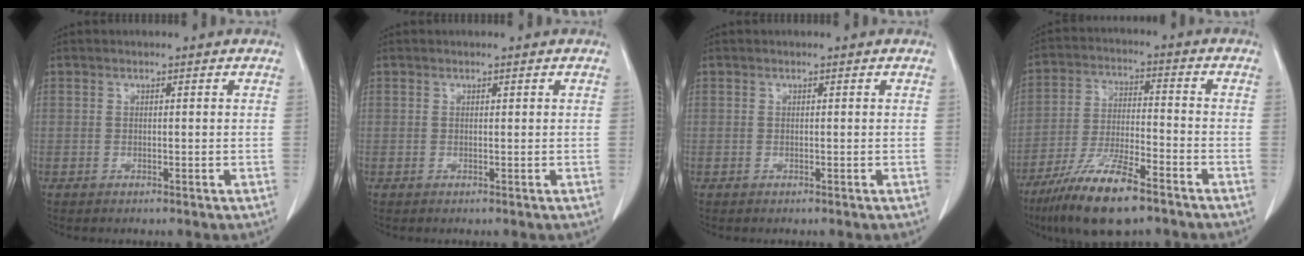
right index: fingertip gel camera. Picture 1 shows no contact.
{"total": 0.0}
{"total": 0.0}
{"total": 12.9, "force": [-8.8, 2.3, 9.1], "torque": [-0.177, -0.024, -0.158]}